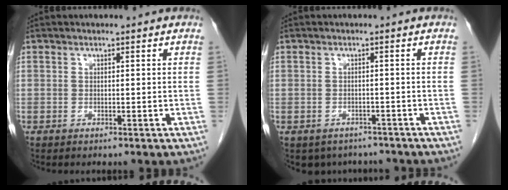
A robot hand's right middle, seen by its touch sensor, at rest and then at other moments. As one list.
[{"total": 5.9, "force": [-5.0, 3.2, 0.7], "torque": [-0.001, 0.007, -0.059]}]